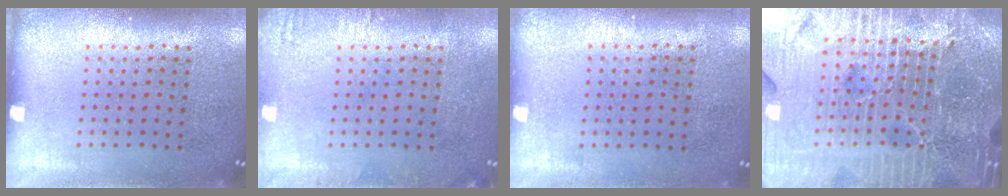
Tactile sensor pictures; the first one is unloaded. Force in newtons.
{"total": 1.0, "press": 1.0, "slide": 0.2}
{"total": 0.0}
{"total": 7.3, "press": 6.3, "slide": 3.7}